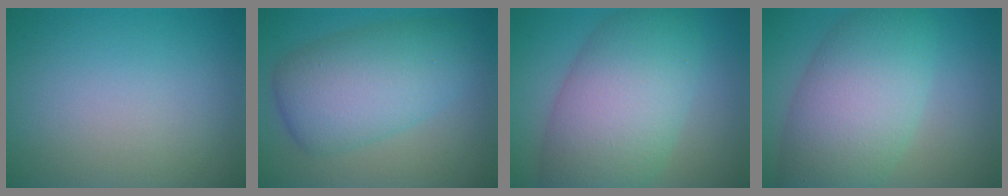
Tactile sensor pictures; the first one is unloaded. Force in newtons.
{"total": 7.5, "press": 7.5, "slide": 0.4}
{"total": 10.4, "press": 10.3, "slide": 0.3}
{"total": 9.4, "press": 9.4, "slide": 0.3}